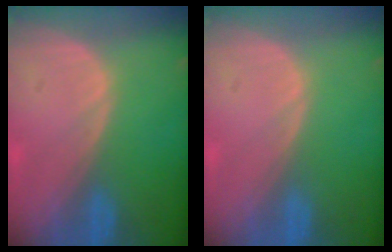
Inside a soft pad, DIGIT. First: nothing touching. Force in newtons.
{"total": 0.0}